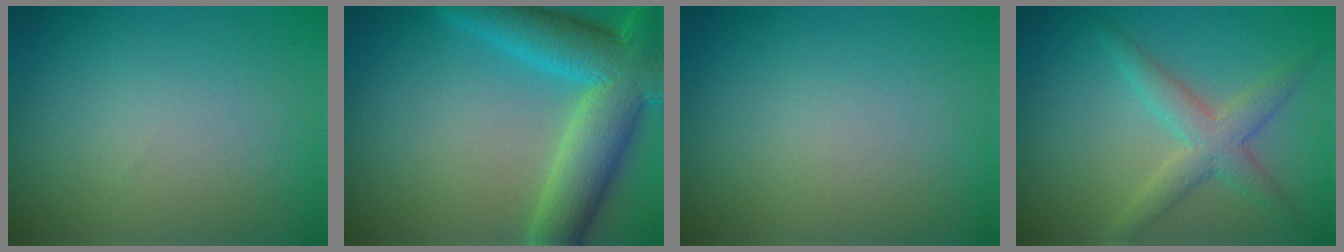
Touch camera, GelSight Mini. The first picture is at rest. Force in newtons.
{"total": 9.6, "press": 9.6, "slide": 0.5}
{"total": 0.0}
{"total": 3.5, "press": 3.5, "slide": 0.1}